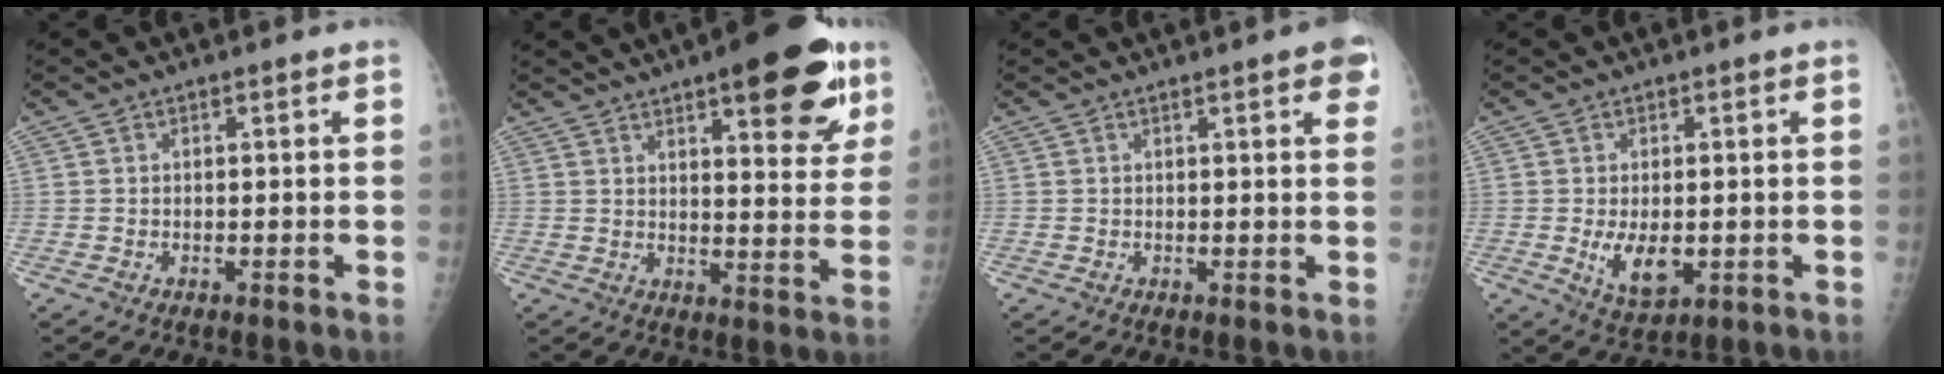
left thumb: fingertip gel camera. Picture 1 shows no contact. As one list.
[{"total": 17.3, "force": [9.6, 5.8, 13.1], "torque": [-0.132, -0.038, 0.127]}, {"total": 4.5, "force": [2.2, 1.0, 3.8], "torque": [-0.031, -0.002, 0.021]}, {"total": 6.6, "force": [-1.0, 3.7, 5.3], "torque": [-0.081, -0.012, -0.005]}]